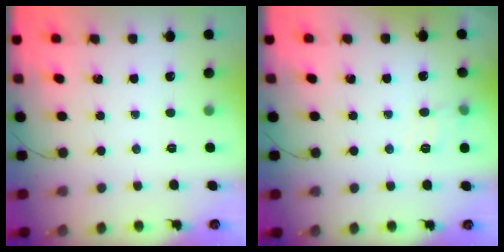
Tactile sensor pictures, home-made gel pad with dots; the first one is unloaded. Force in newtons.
{"total": 5.2, "press": 4.8, "slide": 1.8}